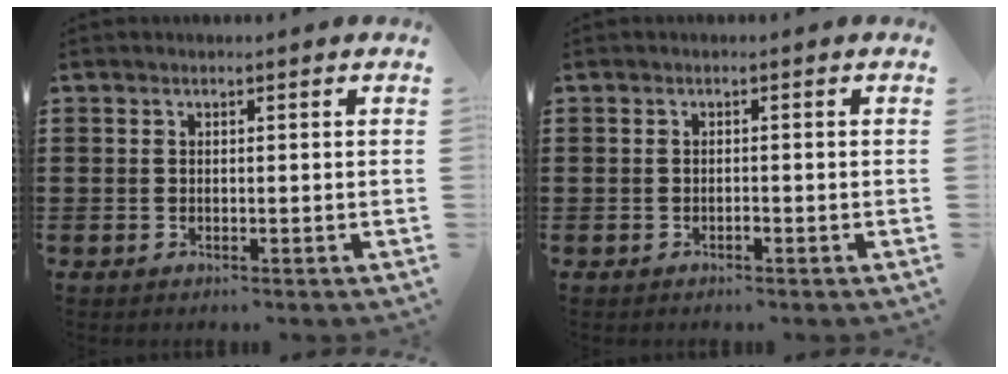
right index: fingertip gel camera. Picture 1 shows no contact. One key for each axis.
{"total": 0.7, "fx": -0.5, "fy": 0.2, "fz": 0.5, "tx": -0.012, "ty": -0.005, "tz": -0.009}